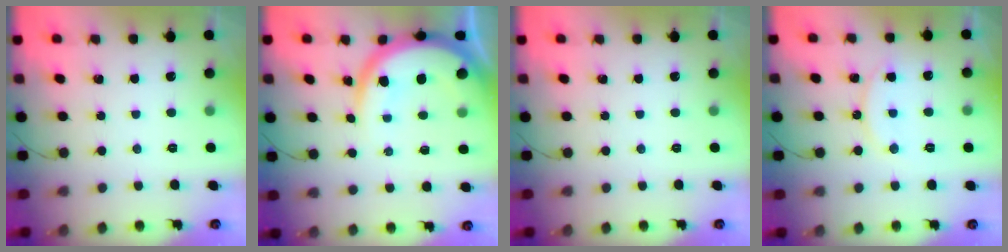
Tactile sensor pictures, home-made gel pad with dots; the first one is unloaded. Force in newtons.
{"total": 13.2, "press": 13.2, "slide": 1.4}
{"total": 0.0}
{"total": 10.5, "press": 10.5, "slide": 0.6}